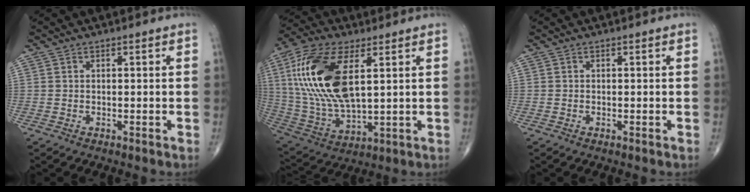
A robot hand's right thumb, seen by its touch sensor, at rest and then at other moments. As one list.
[{"total": 20.7, "force": [5.4, 9.6, 17.6], "torque": [-0.370, -0.016, 0.103]}, {"total": 0.0}]